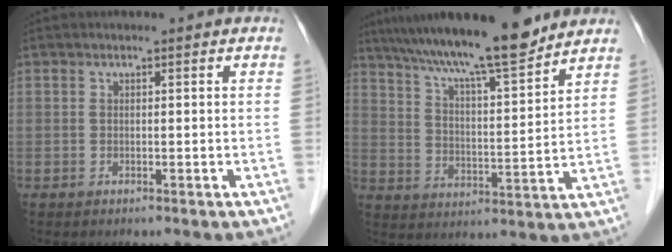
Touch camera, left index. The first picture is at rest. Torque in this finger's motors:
{"motor_torque": [0.76, -1.15, 0.78, 0.21]}